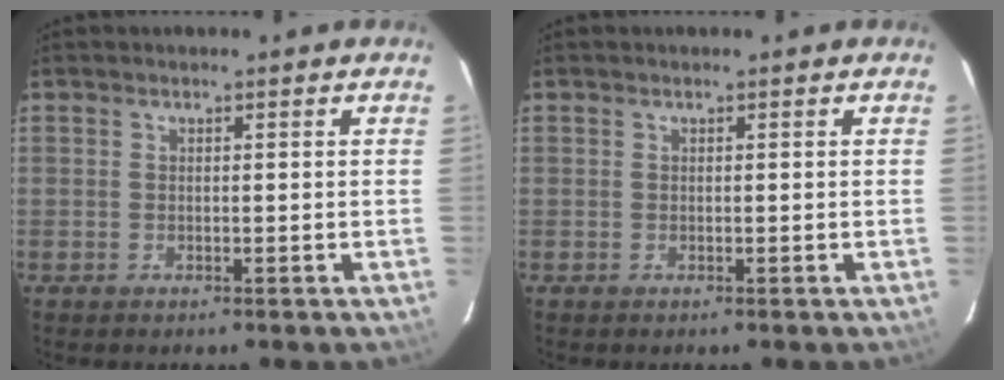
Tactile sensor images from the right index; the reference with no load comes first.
{"total": 0.0}